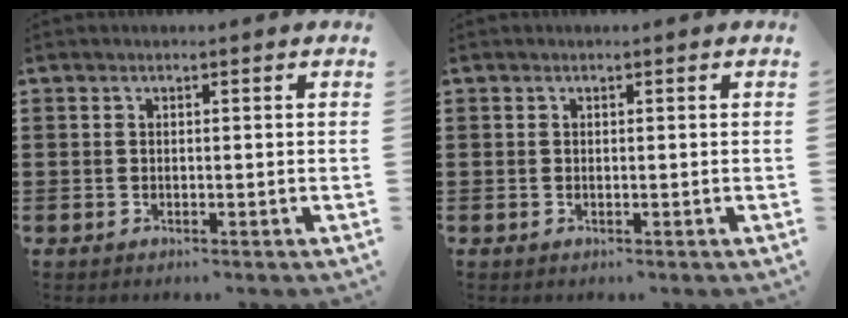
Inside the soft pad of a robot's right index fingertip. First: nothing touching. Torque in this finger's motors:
{"motor_torque": [0.00, -0.01, 0.00, 0.00]}